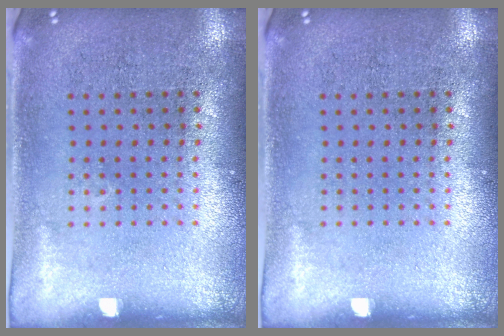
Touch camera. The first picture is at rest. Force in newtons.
{"total": 0.0}